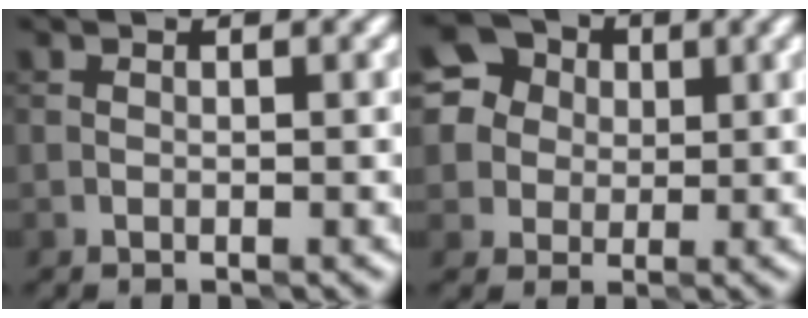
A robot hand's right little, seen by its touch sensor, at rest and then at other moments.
{"total": 7.7, "force": [2.9, 6.7, 2.4], "torque": [-0.047, 0.037, 0.034]}